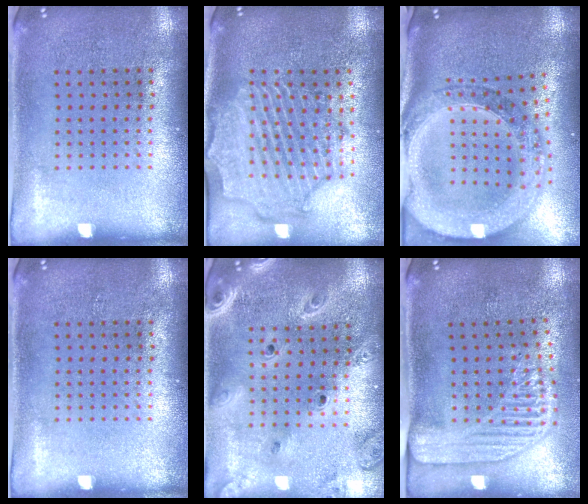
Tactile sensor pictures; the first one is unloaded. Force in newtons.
{"total": 2.5, "press": 2.2, "slide": 1.1}
{"total": 2.9, "press": 2.4, "slide": 1.5}
{"total": 0.0}
{"total": 2.7, "press": 2.3, "slide": 1.4}
{"total": 2.2, "press": 1.7, "slide": 1.3}